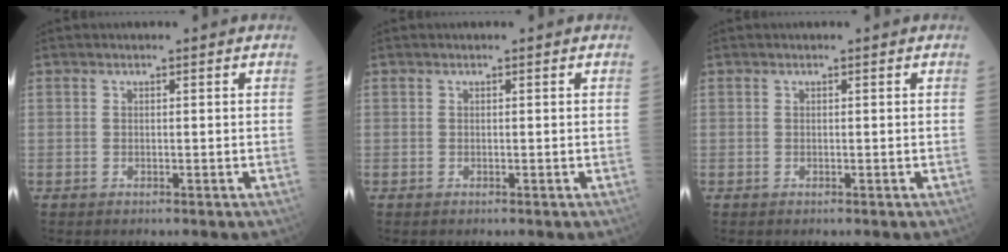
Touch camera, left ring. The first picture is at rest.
{"total": 0.0}
{"total": 0.0}